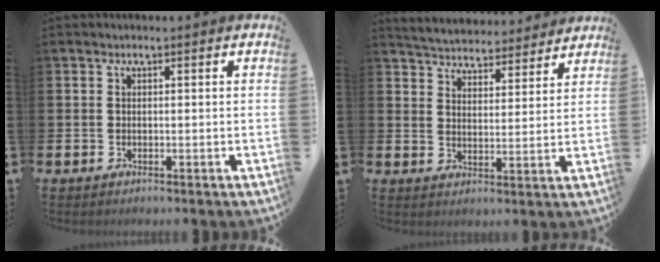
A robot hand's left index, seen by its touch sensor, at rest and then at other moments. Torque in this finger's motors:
{"motor_torque": [0.41, -0.68, 0.34, 0.10]}